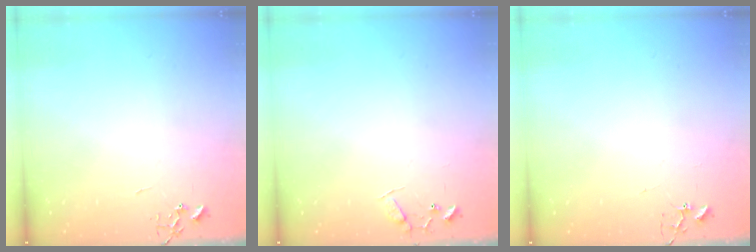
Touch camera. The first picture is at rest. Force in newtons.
{"total": 7.7, "press": 7.6, "slide": 0.5}
{"total": 3.2, "press": 3.2, "slide": 0.3}